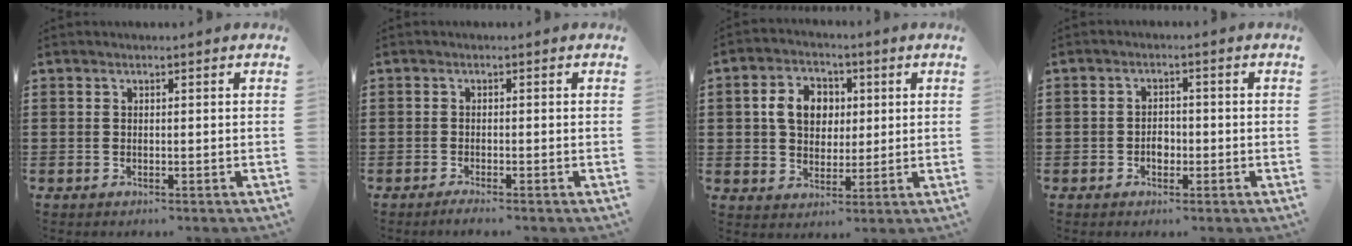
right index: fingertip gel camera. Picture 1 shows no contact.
{"total": 1.2, "force": [-1.1, -0.2, 0.4], "torque": [-0.007, -0.005, -0.020]}
{"total": 6.8, "force": [1.3, 5.5, 3.9], "torque": [-0.088, 0.018, 0.019]}
{"total": 2.1, "force": [-0.8, 1.4, 1.3], "torque": [-0.027, 0.001, -0.015]}